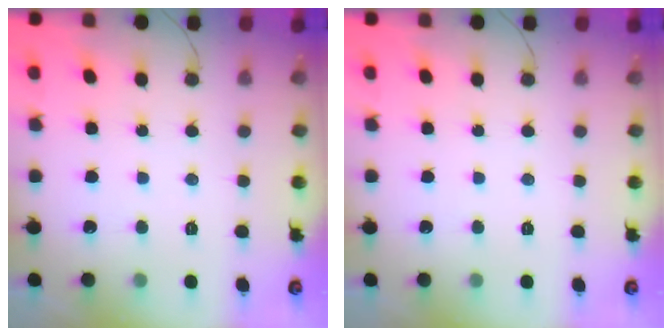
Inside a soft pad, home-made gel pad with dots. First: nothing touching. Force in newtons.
{"total": 0.0}